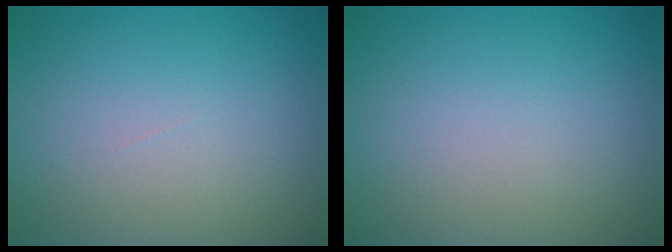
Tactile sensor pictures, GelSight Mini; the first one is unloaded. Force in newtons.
{"total": 0.0}